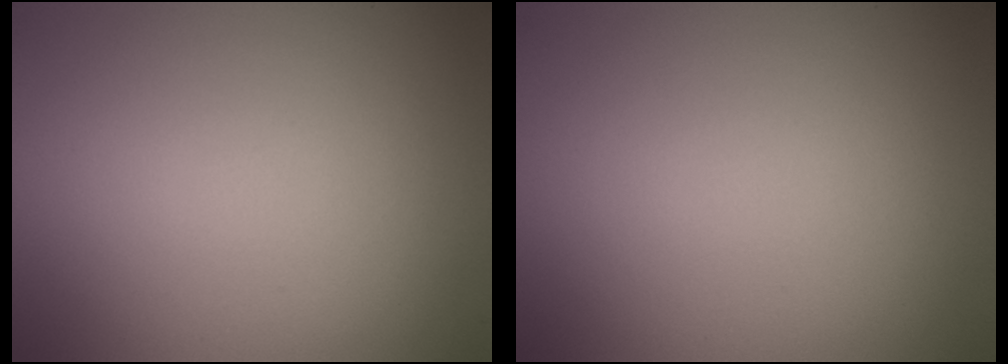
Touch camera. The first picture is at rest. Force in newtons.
{"total": 0.0}